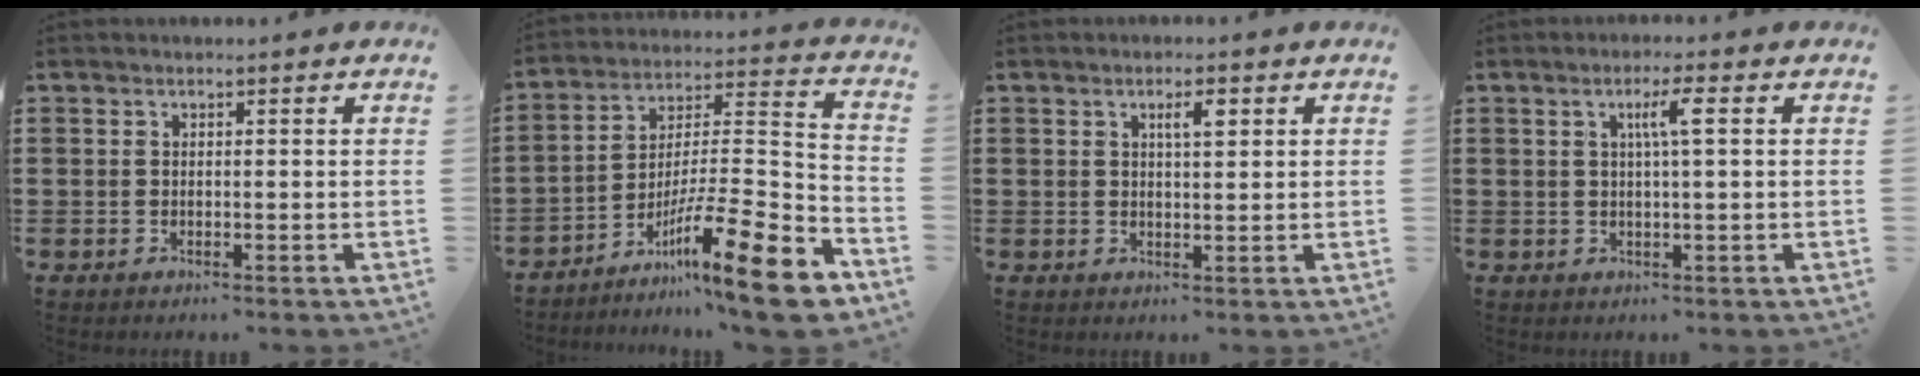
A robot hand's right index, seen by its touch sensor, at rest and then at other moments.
{"total": 15.6, "force": [-10.8, 1.3, 11.2], "torque": [-0.172, 0.026, -0.193]}
{"total": 2.6, "force": [1.0, 0.5, 2.4], "torque": [-0.040, 0.002, 0.013]}
{"total": 3.6, "force": [0.8, -0.1, 3.5], "torque": [-0.068, 0.002, 0.008]}